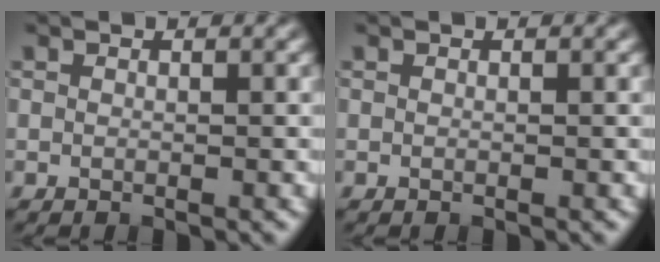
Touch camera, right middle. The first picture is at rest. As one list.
[{"total": 0.0}]